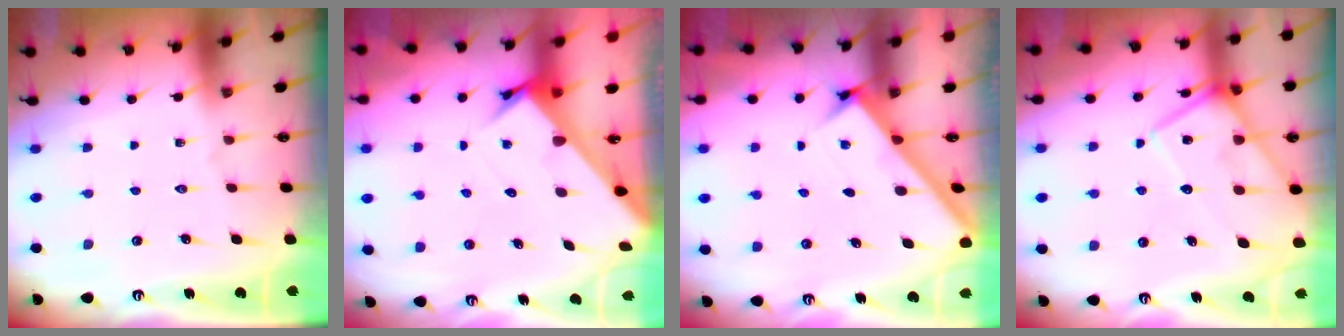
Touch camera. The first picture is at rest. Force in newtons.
{"total": 3.3, "press": 3.3, "slide": 0.1}
{"total": 2.8, "press": 2.7, "slide": 0.4}
{"total": 13.1, "press": 13.0, "slide": 1.1}